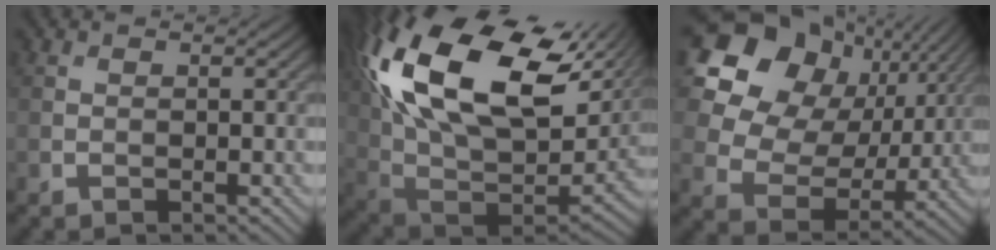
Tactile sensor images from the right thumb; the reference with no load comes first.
{"total": 22.5, "force": [9.0, 11.9, 16.9], "torque": [-0.386, 0.035, 0.166]}
{"total": 17.9, "force": [7.1, 13.4, 9.4], "torque": [-0.226, 0.045, 0.130]}